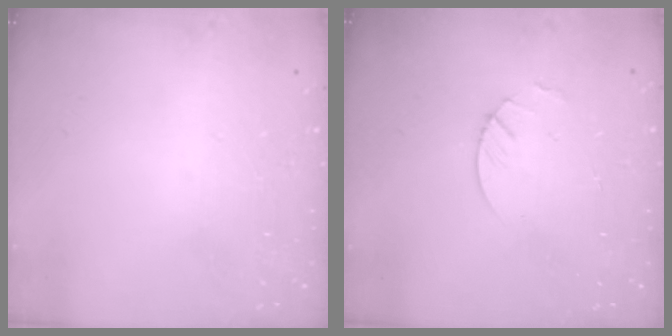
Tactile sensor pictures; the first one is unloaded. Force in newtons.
{"total": 3.0, "press": 2.9, "slide": 0.3}